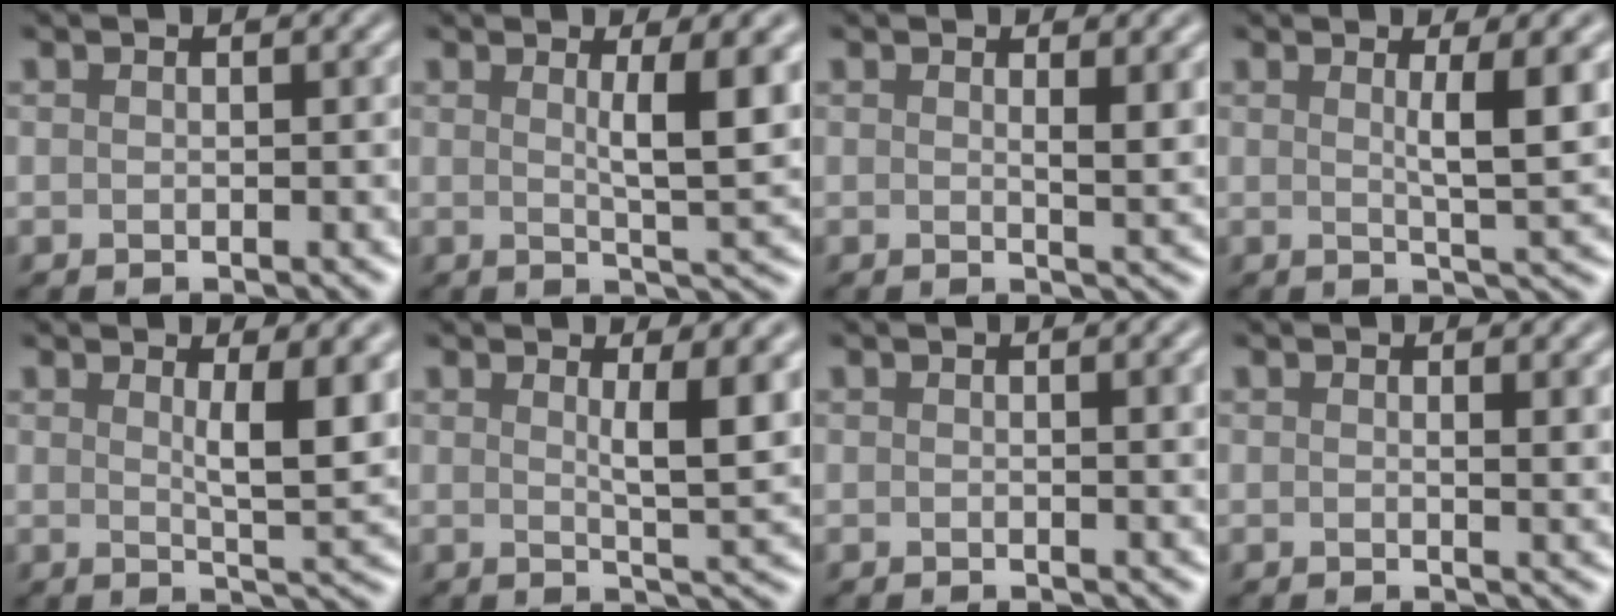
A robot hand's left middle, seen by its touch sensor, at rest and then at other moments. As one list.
[{"total": 4.8, "force": [1.2, 0.8, 4.6], "torque": [-0.061, -0.001, 0.024]}, {"total": 2.0, "force": [0.8, 0.4, 1.7], "torque": [-0.013, 0.001, 0.017]}, {"total": 4.3, "force": [0.9, 0.7, 4.1], "torque": [-0.054, 0.000, 0.020]}, {"total": 4.4, "force": [1.2, 0.9, 4.2], "torque": [-0.055, -0.005, 0.026]}, {"total": 4.0, "force": [1.1, 0.7, 3.8], "torque": [-0.048, -0.004, 0.023]}, {"total": 1.5, "force": [0.2, 0.3, 1.4], "torque": [-0.011, 0.007, 0.006]}, {"total": 1.2, "force": [0.4, 0.3, 1.1], "torque": [-0.004, 0.003, 0.009]}]